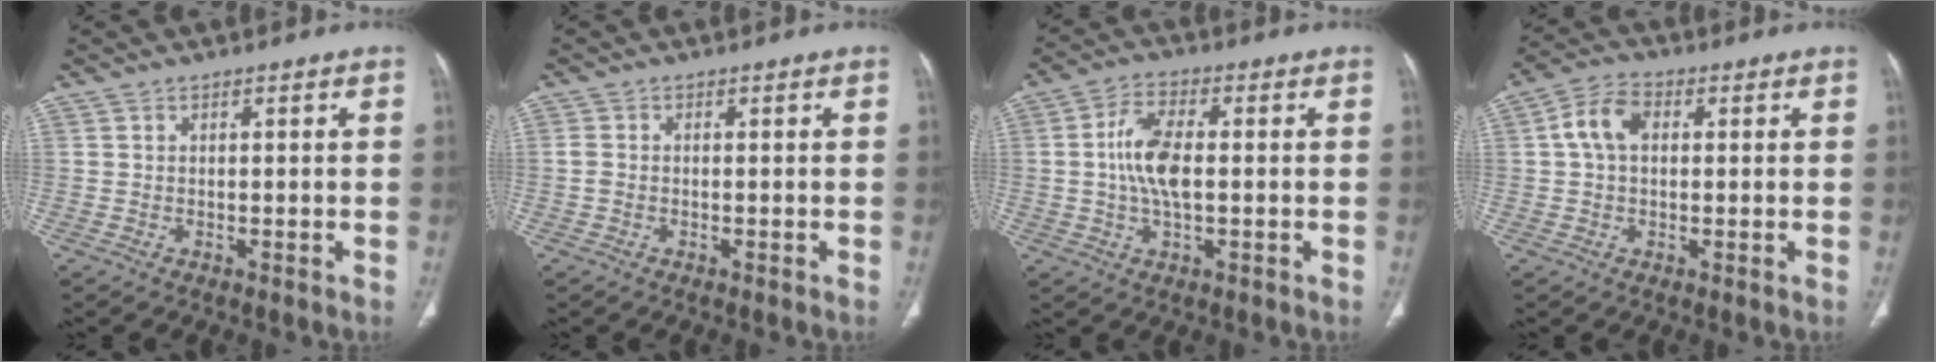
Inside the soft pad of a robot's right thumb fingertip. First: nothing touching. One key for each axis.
{"total": 1.2, "fx": -0.2, "fy": 0.9, "fz": 0.7, "tx": -0.019, "ty": 0.000, "tz": -0.003}
{"total": 8.5, "fx": 0.2, "fy": 4.0, "fz": 7.6, "tx": -0.155, "ty": 0.006, "tz": -0.001}
{"total": 6.7, "fx": 1.1, "fy": 4.6, "fz": 4.8, "tx": -0.093, "ty": 0.020, "tz": 0.015}